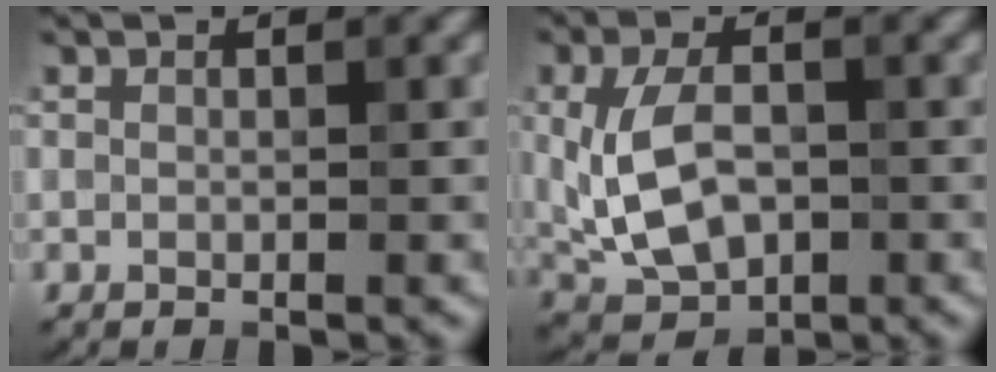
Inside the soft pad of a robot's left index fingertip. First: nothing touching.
{"total": 6.6, "force": [-0.3, 4.0, 5.2], "torque": [-0.108, -0.004, -0.003]}